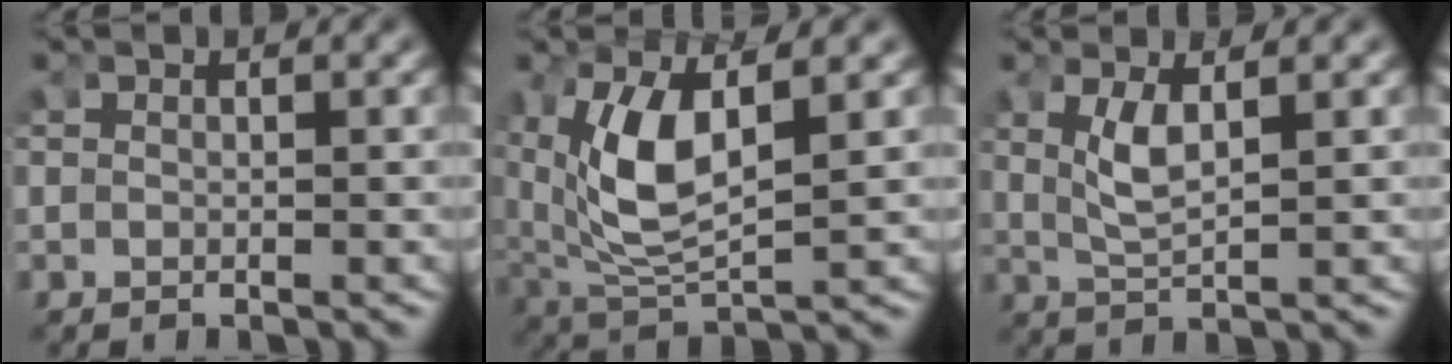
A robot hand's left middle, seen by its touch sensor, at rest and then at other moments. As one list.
[{"total": 6.9, "force": [1.5, 3.6, 5.7], "torque": [-0.136, -0.014, 0.042]}, {"total": 2.8, "force": [0.9, 0.5, 2.6], "torque": [-0.058, -0.012, 0.029]}]